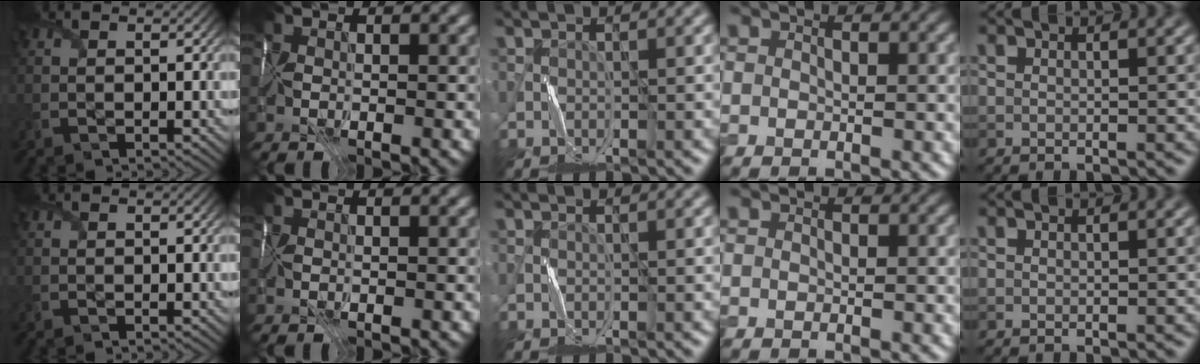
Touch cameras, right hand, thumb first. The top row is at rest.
{}